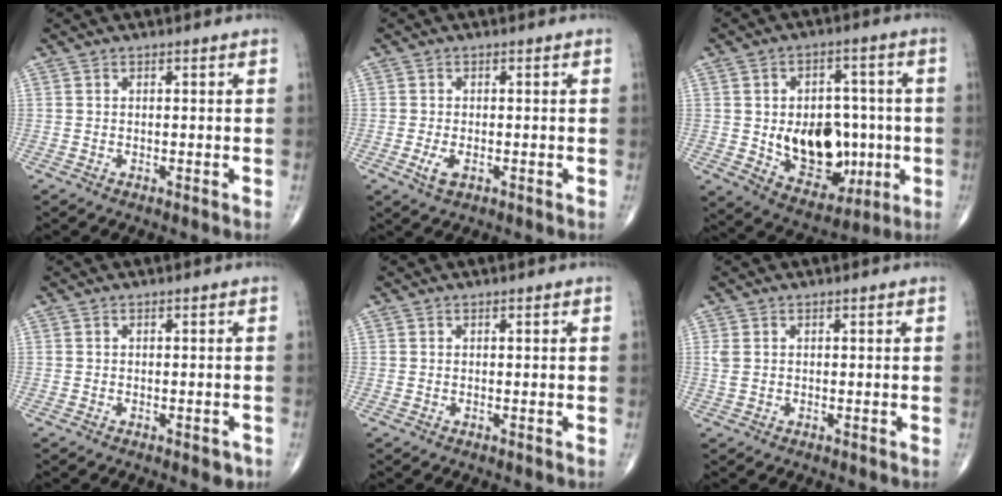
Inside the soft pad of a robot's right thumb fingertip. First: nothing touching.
{"total": 2.7, "force": [-0.8, 1.4, 2.2], "torque": [-0.045, -0.002, -0.014]}
{"total": 17.0, "force": [-1.9, 11.7, 12.2], "torque": [-0.129, 0.012, -0.005]}
{"total": 1.8, "force": [-1.0, 0.9, 1.2], "torque": [-0.005, 0.002, -0.010]}
{"total": 0.0}
{"total": 1.6, "force": [0.4, 1.0, 1.2], "torque": [-0.037, 0.008, 0.012]}